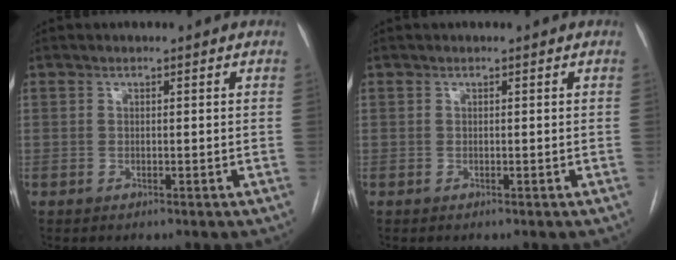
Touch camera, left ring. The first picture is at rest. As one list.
[{"total": 0.0}]